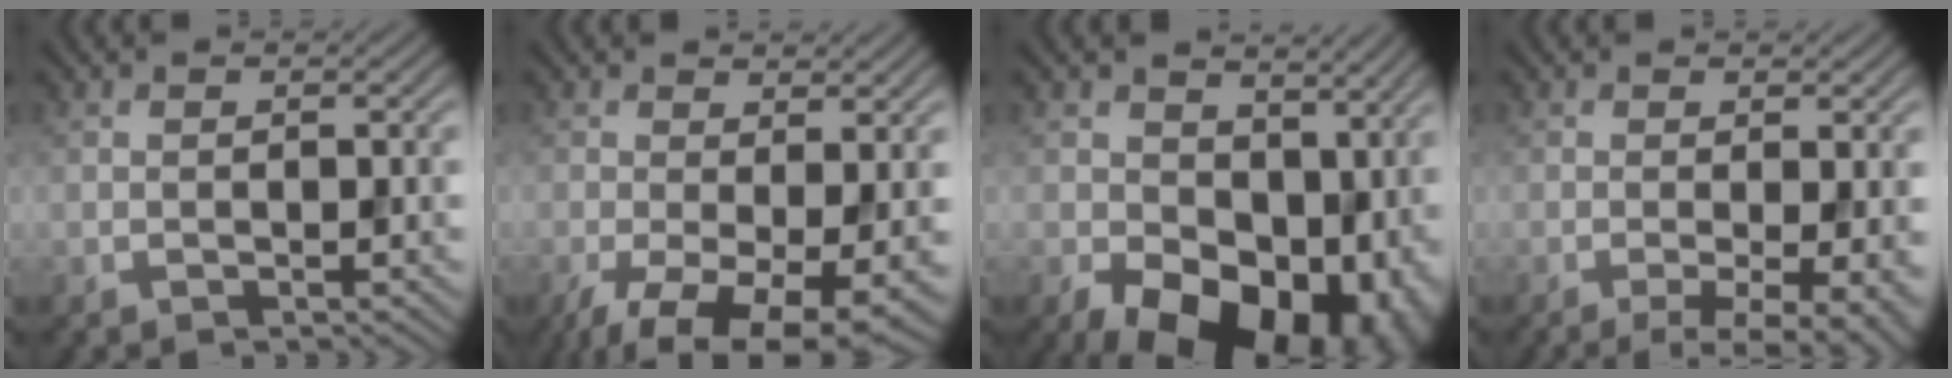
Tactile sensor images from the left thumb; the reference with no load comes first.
{"total": 9.1, "force": [-3.6, 3.7, 7.5], "torque": [-0.145, -0.031, -0.053]}
{"total": 15.2, "force": [-1.9, 10.9, 10.5], "torque": [-0.142, -0.056, -0.007]}
{"total": 5.7, "force": [-1.7, 1.3, 5.2], "torque": [-0.077, -0.007, -0.025]}